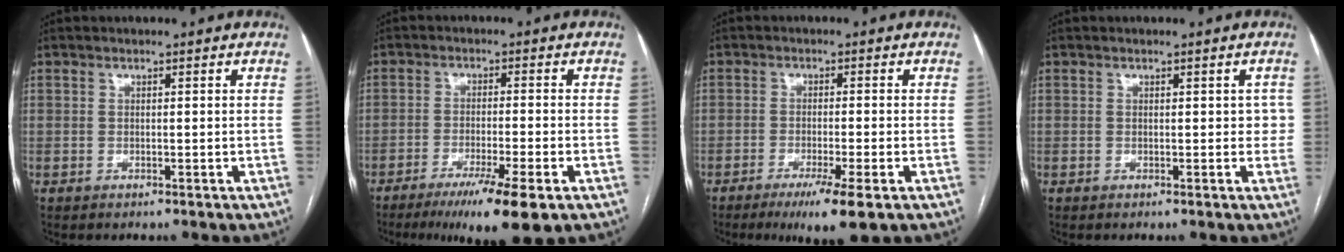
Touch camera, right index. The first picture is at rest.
{"total": 10.1, "force": [-6.2, 0.4, 8.0], "torque": [-0.126, -0.023, -0.097]}
{"total": 6.9, "force": [-4.0, 0.3, 5.7], "torque": [-0.092, -0.017, -0.061]}
{"total": 2.2, "force": [0.4, 1.4, 1.6], "torque": [-0.007, 0.011, 0.004]}